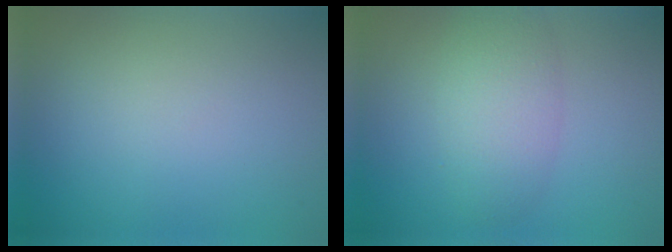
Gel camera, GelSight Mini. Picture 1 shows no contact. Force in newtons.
{"total": 4.0, "press": 4.0, "slide": 0.1}